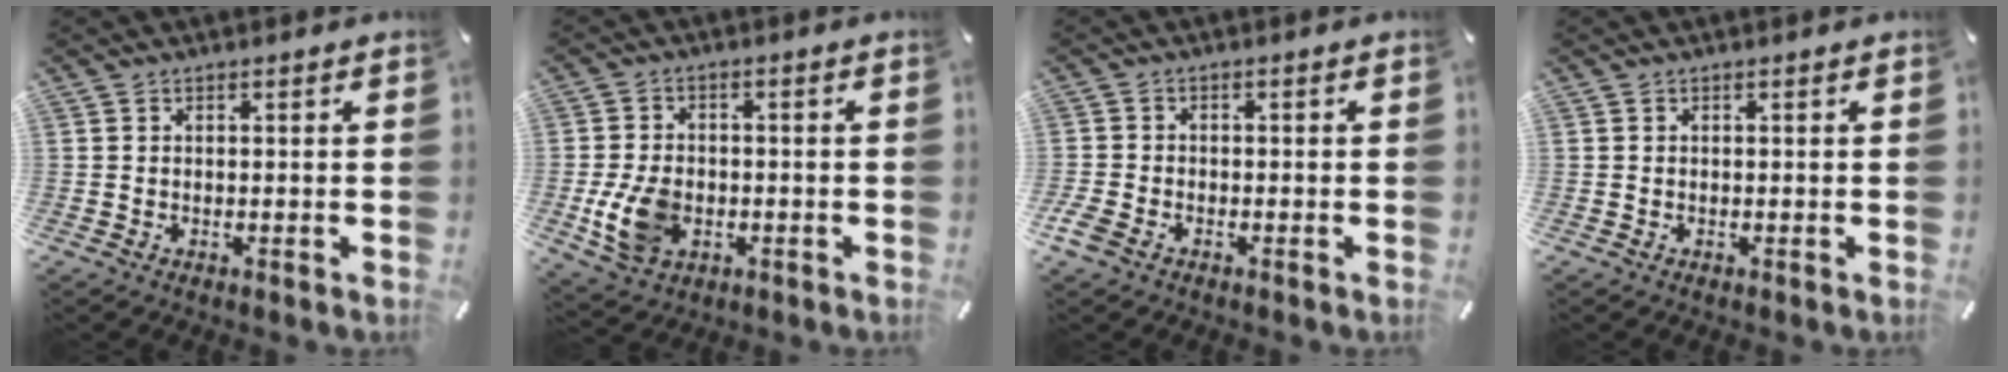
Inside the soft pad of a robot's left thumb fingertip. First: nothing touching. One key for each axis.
{"total": 9.5, "fx": -2.0, "fy": 6.9, "fz": 6.2, "tx": -0.128, "ty": 0.005, "tz": -0.033}
{"total": 2.9, "fx": -1.8, "fy": 1.7, "fz": 1.5, "tx": -0.037, "ty": 0.002, "tz": -0.036}
{"total": 0.0}